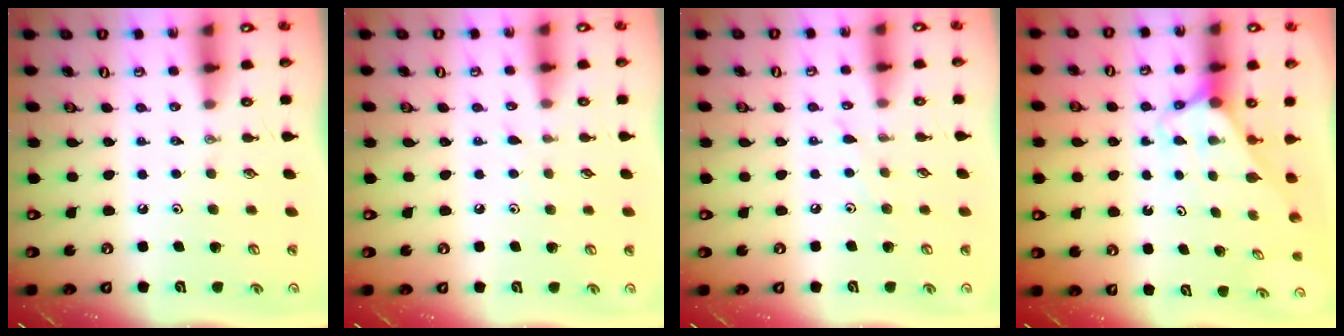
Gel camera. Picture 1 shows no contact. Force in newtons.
{"total": 3.4, "press": 3.4, "slide": 0.4}
{"total": 3.9, "press": 3.9, "slide": 0.6}
{"total": 2.7, "press": 2.7, "slide": 0.2}